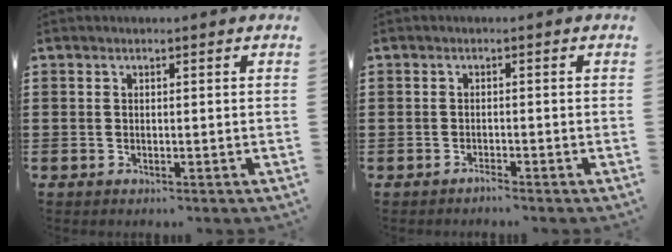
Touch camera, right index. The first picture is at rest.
{"total": 0.9, "force": [-0.9, 0.1, 0.2], "torque": [-0.007, -0.001, -0.019]}